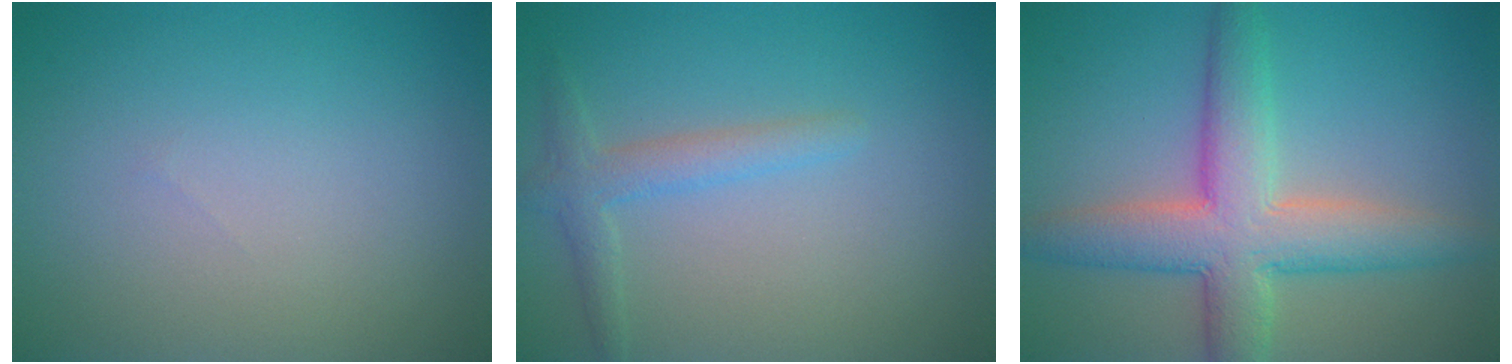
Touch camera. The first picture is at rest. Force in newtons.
{"total": 2.3, "press": 2.3, "slide": 0.2}
{"total": 7.3, "press": 7.3, "slide": 0.2}